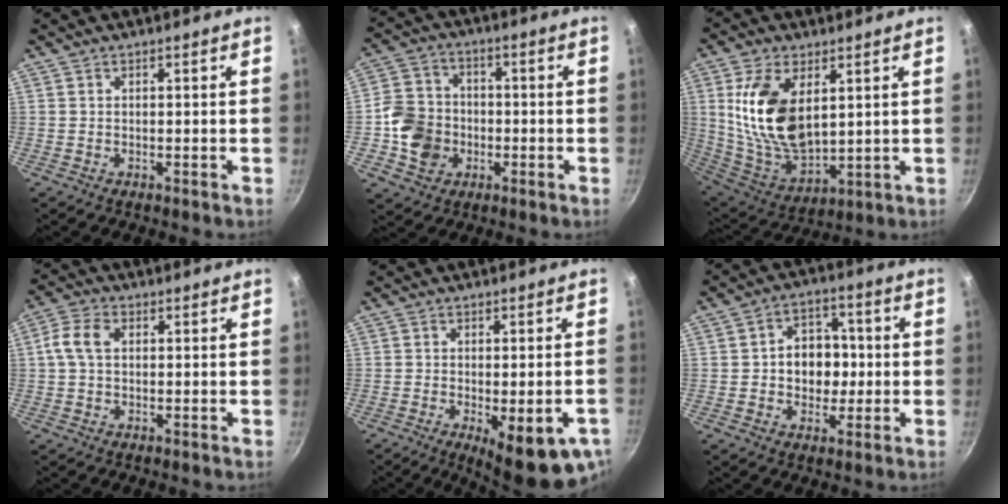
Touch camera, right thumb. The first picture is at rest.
{"total": 10.8, "force": [-2.4, 9.3, 5.0], "torque": [-0.071, 0.020, -0.048]}
{"total": 17.7, "force": [4.3, 9.6, 14.2], "torque": [-0.262, -0.024, 0.098]}
{"total": 5.5, "force": [0.9, 3.6, 4.0], "torque": [-0.088, 0.015, 0.014]}
{"total": 13.7, "force": [-5.8, 4.9, 11.4], "torque": [-0.122, 0.007, -0.063]}
{"total": 9.7, "force": [-0.1, 7.4, 6.2], "torque": [-0.047, 0.016, -0.007]}